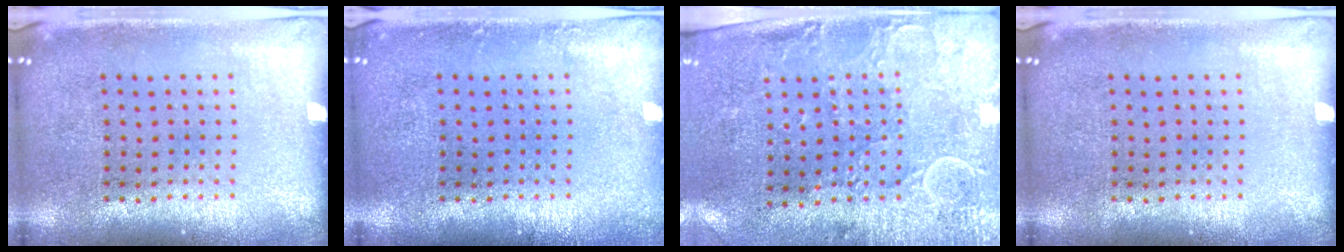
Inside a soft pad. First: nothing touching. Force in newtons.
{"total": 0.7, "press": 0.7, "slide": 0.1}
{"total": 2.9, "press": 2.4, "slide": 1.7}
{"total": 0.0}